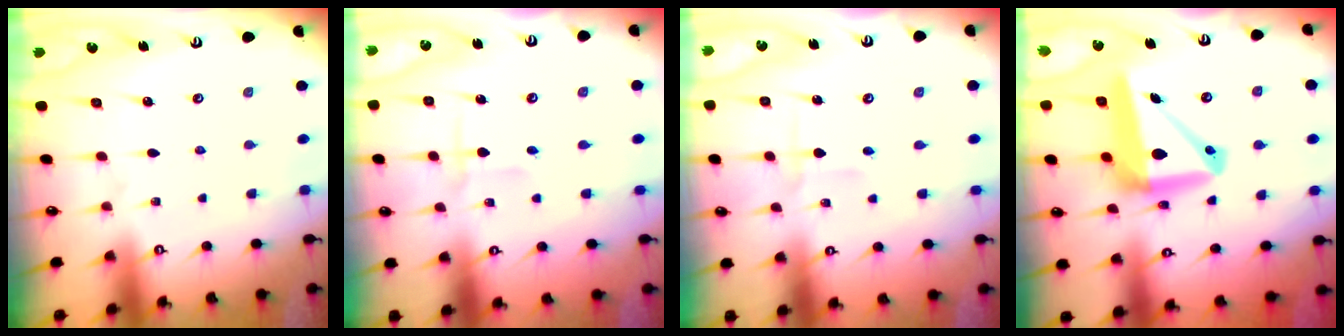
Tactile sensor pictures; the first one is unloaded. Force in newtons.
{"total": 2.2, "press": 2.2, "slide": 0.1}
{"total": 2.0, "press": 2.0, "slide": 0.5}
{"total": 15.2, "press": 14.9, "slide": 3.1}